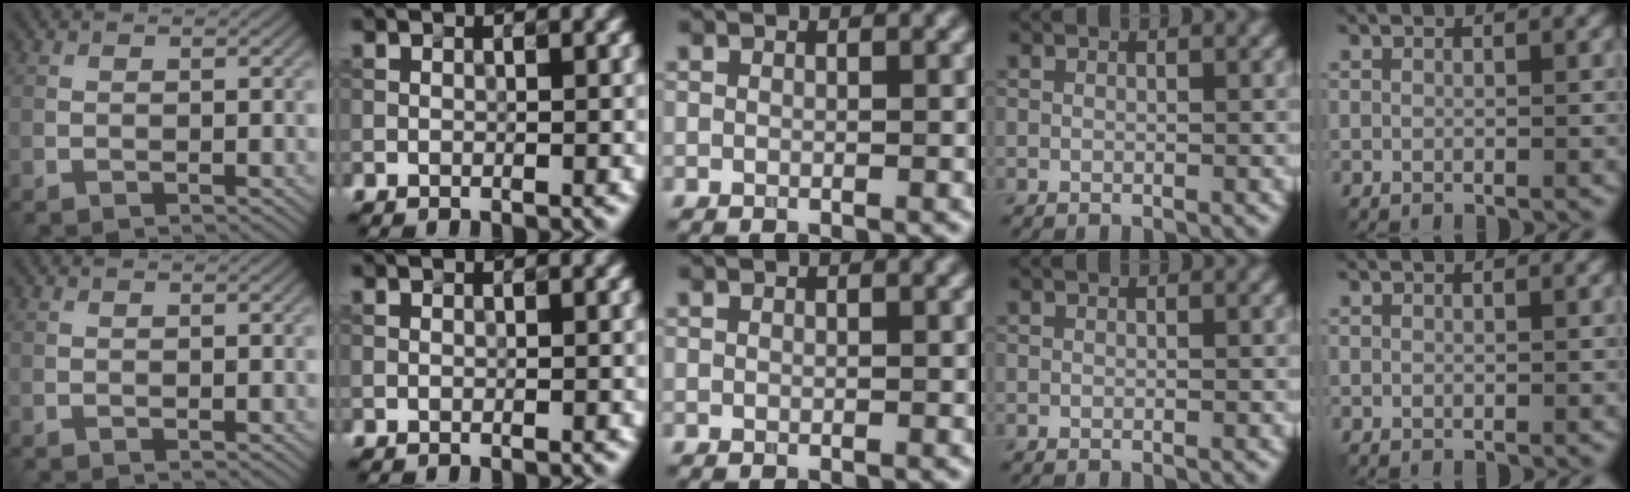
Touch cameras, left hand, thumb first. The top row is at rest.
{}